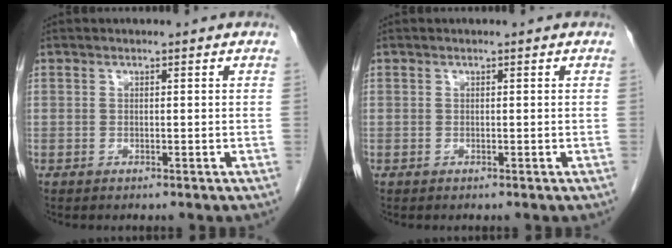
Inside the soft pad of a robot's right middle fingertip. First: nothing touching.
{"total": 0.0}